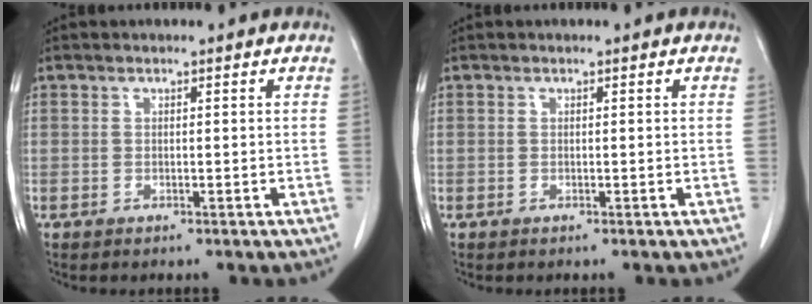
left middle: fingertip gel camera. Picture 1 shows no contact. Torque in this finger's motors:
{"motor_torque": [0.03, -0.03, -0.03, 0.00]}